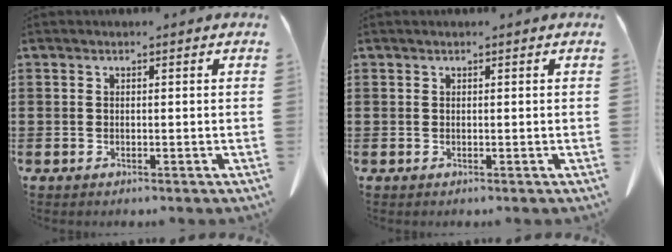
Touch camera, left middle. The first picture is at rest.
{"total": 0.0}